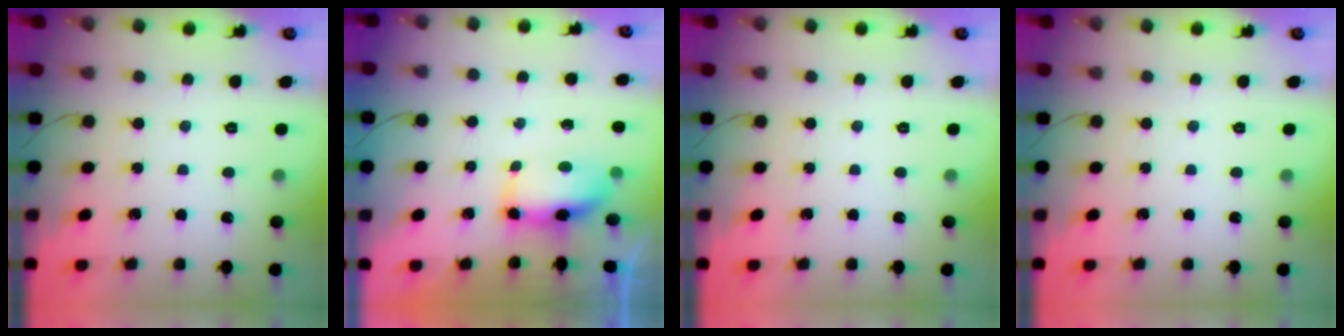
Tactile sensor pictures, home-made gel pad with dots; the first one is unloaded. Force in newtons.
{"total": 7.4, "press": 7.2, "slide": 1.8}
{"total": 0.0}
{"total": 0.0}